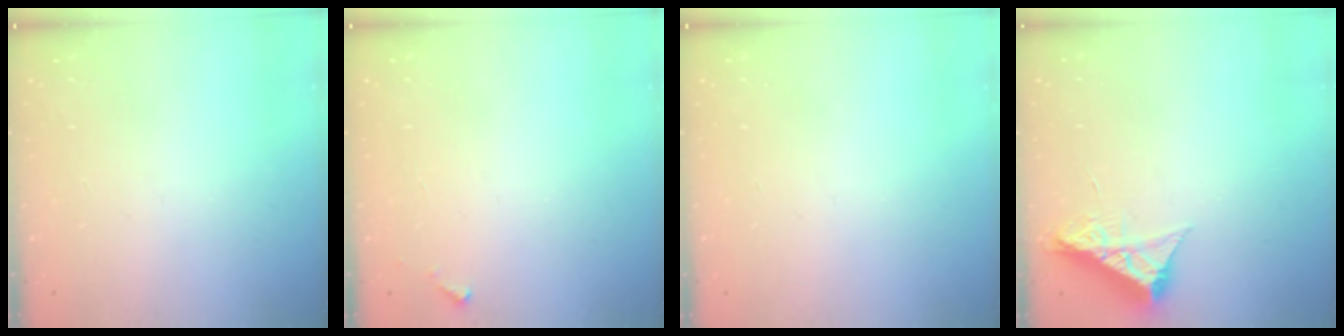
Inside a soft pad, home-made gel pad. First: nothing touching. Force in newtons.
{"total": 2.8, "press": 2.8, "slide": 0.1}
{"total": 0.0}
{"total": 8.6, "press": 8.6, "slide": 0.4}